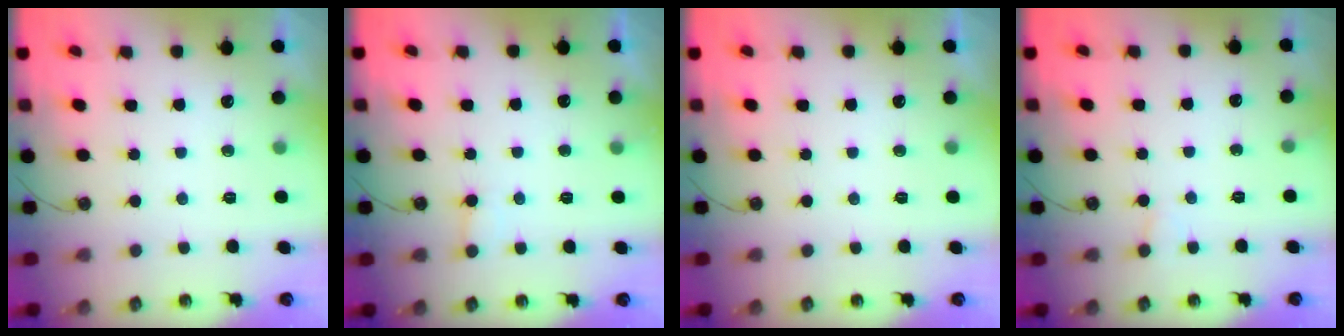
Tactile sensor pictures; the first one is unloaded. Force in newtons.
{"total": 5.2, "press": 5.2, "slide": 0.6}
{"total": 0.0}
{"total": 5.1, "press": 5.0, "slide": 0.5}